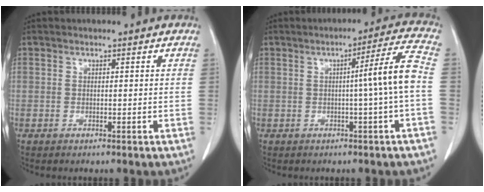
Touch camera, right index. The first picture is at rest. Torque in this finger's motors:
{"motor_torque": [0.66, -0.24, 0.24, 0.10]}